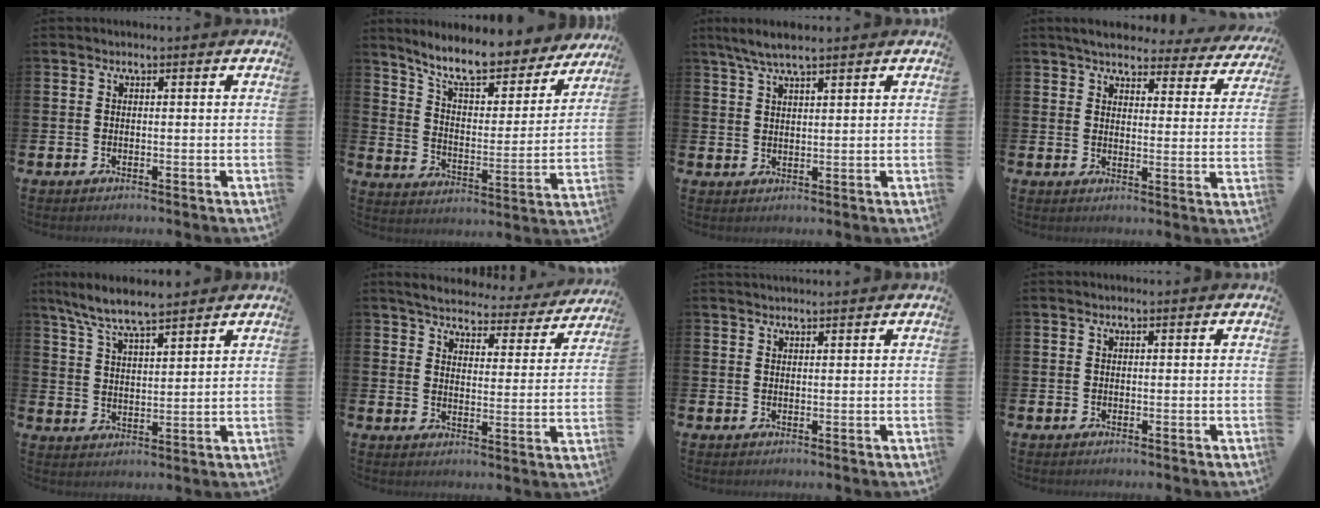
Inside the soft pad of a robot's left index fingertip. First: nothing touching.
{"total": 9.3, "force": [8.4, 1.8, 3.6], "torque": [-0.096, -0.061, 0.142]}
{"total": 5.0, "force": [4.1, 0.9, 2.8], "torque": [-0.060, -0.006, 0.072]}
{"total": 4.5, "force": [4.2, 1.0, 1.2], "torque": [-0.041, -0.024, 0.072]}
{"total": 7.3, "force": [6.7, 0.8, 2.6], "torque": [-0.076, -0.023, 0.123]}
{"total": 4.7, "force": [4.5, 0.9, 1.0], "torque": [-0.041, -0.033, 0.072]}
{"total": 0.9, "force": [0.9, -0.1, 0.0], "torque": [-0.001, -0.003, 0.018]}
{"total": 0.0}